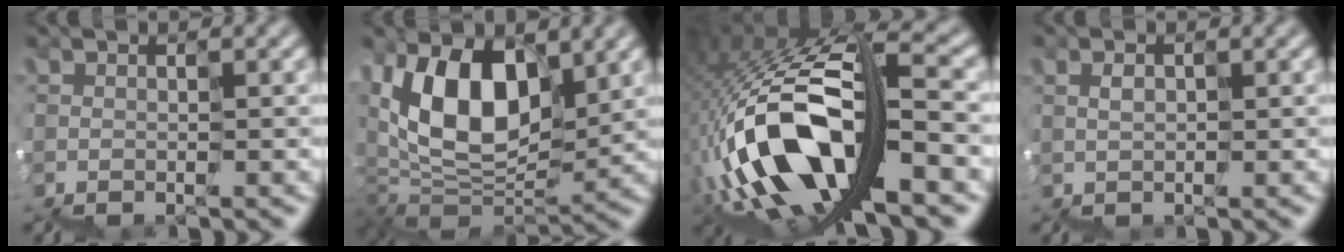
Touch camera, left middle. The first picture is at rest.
{"total": 9.2, "force": [3.3, 5.7, 6.4], "torque": [-0.121, 0.013, 0.051]}
{"total": 12.6, "force": [-4.7, 5.2, 10.5], "torque": [-0.224, 0.021, -0.076]}
{"total": 0.8, "force": [0.3, -0.4, -0.6], "torque": [-0.003, 0.011, 0.007]}